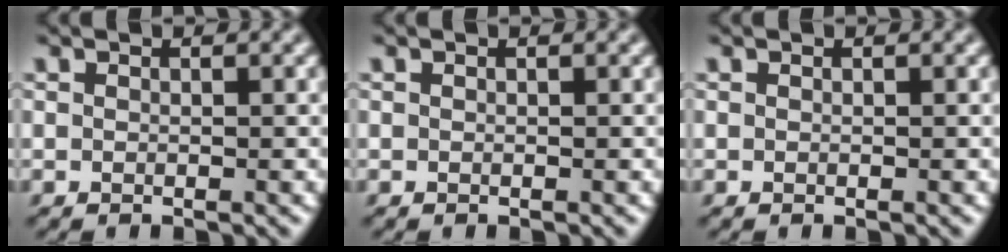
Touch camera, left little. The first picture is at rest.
{"total": 0.0}
{"total": 0.0}